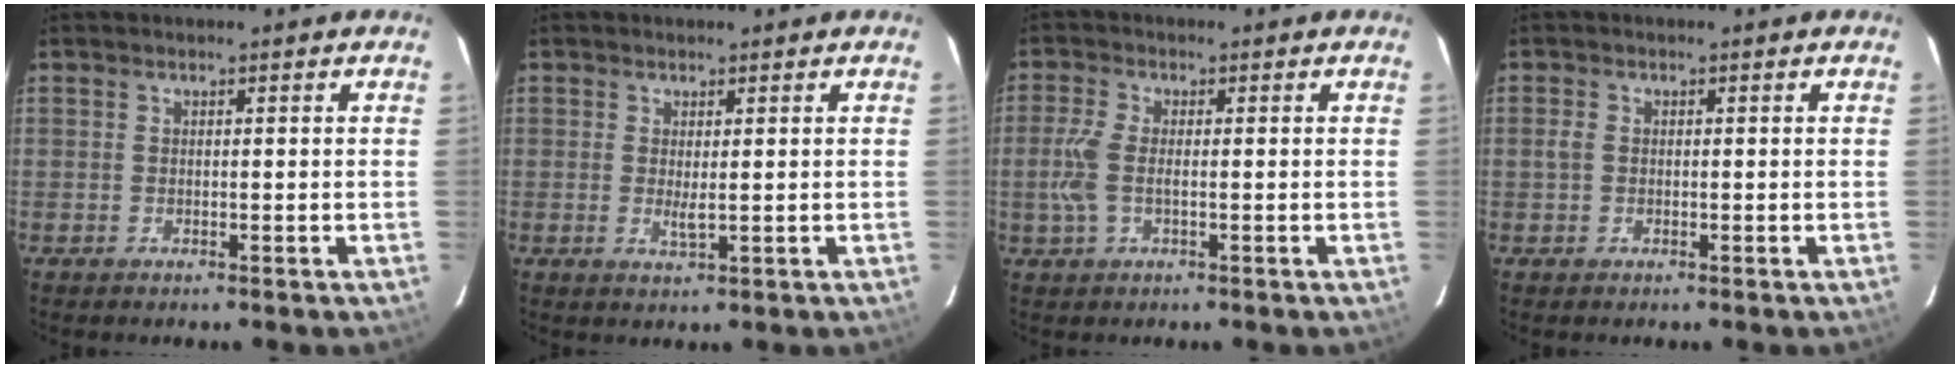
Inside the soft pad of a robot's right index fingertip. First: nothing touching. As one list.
[{"total": 2.0, "force": [0.1, 0.4, 2.0], "torque": [-0.037, -0.006, 0.003]}, {"total": 5.1, "force": [-0.6, 2.1, 4.6], "torque": [-0.108, 0.000, -0.012]}, {"total": 1.5, "force": [-0.2, 1.2, 0.9], "torque": [-0.018, 0.004, -0.008]}]